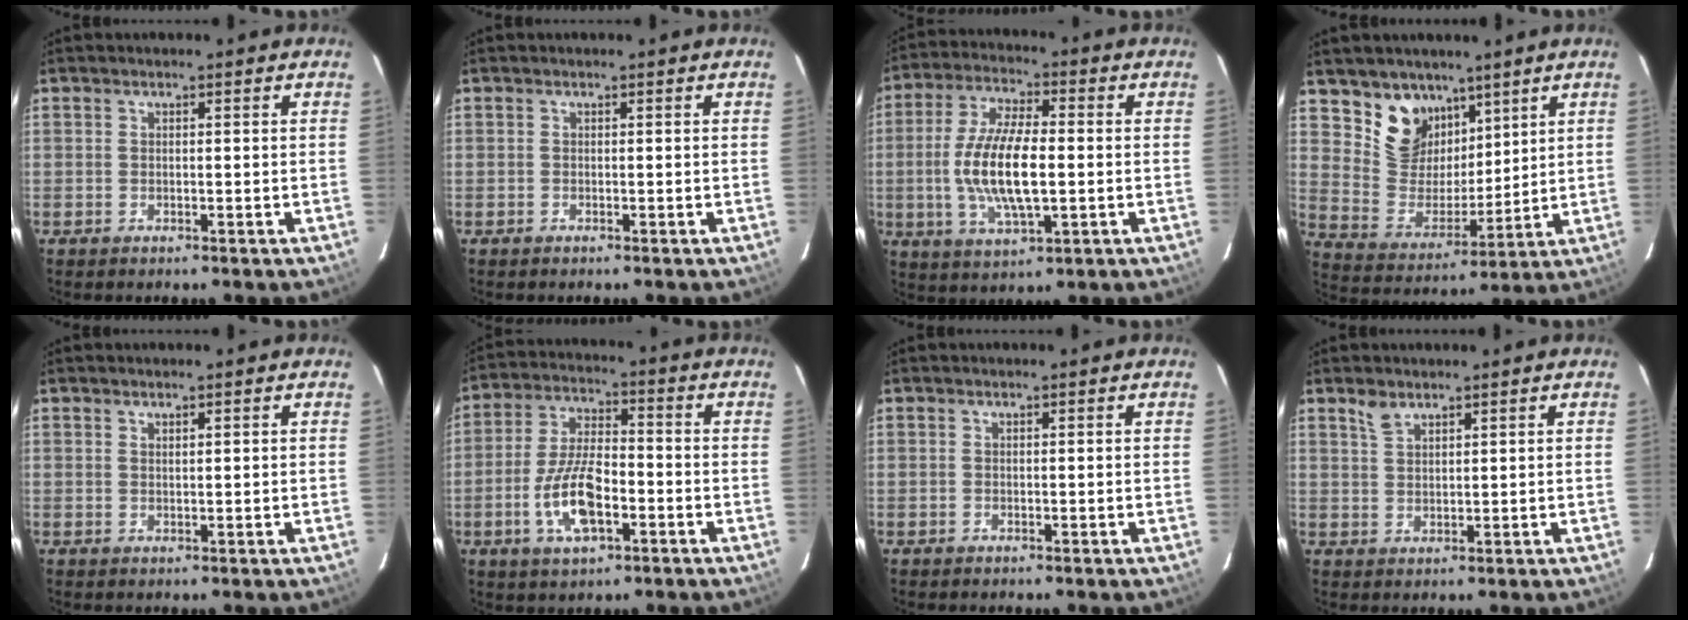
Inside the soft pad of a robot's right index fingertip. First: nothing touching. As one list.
[{"total": 0.0}, {"total": 13.5, "force": [-1.3, 4.7, 12.6], "torque": [-0.255, 0.000, -0.024]}, {"total": 11.7, "force": [7.6, 8.0, 3.8], "torque": [-0.077, -0.003, 0.156]}, {"total": 0.9, "force": [0.7, 0.2, 0.5], "torque": [-0.006, 0.002, 0.013]}, {"total": 11.4, "force": [-4.1, 4.7, 9.6], "torque": [-0.198, 0.001, -0.074]}, {"total": 0.0}, {"total": 2.9, "force": [2.2, 1.3, 1.3], "torque": [-0.022, 0.004, 0.044]}]